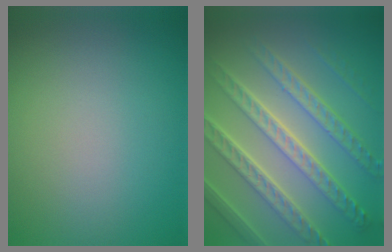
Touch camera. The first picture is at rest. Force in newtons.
{"total": 8.8, "press": 6.3, "slide": 6.2}